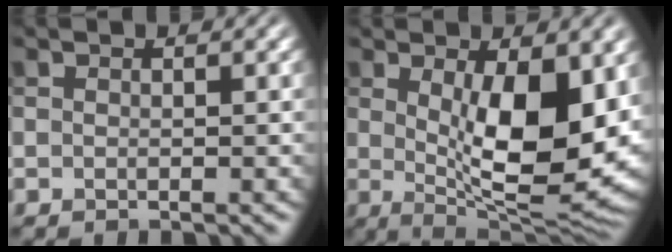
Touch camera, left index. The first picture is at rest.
{"total": 11.4, "force": [0.8, 4.4, 10.5], "torque": [-0.151, -0.021, 0.017]}